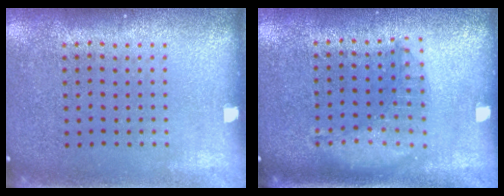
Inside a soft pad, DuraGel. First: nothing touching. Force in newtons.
{"total": 1.2, "press": 1.2, "slide": 0.3}